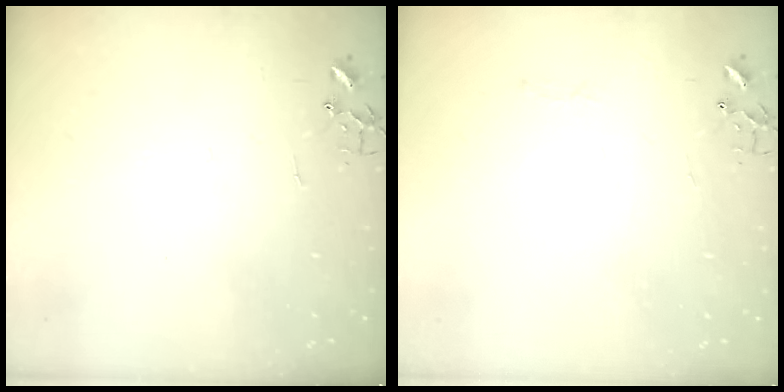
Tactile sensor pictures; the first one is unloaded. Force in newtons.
{"total": 2.8, "press": 2.8, "slide": 0.4}